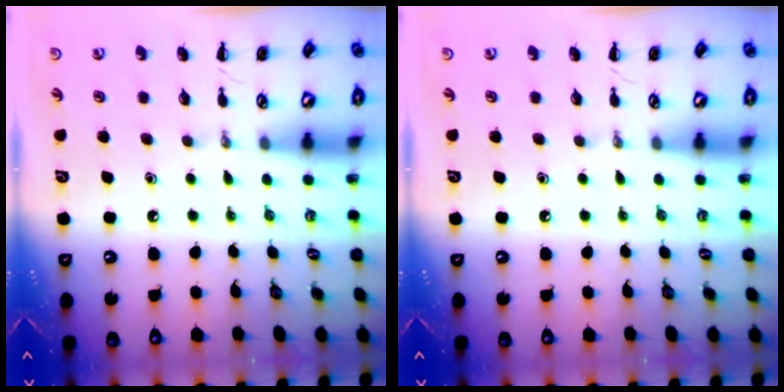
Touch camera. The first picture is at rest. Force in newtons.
{"total": 0.0}